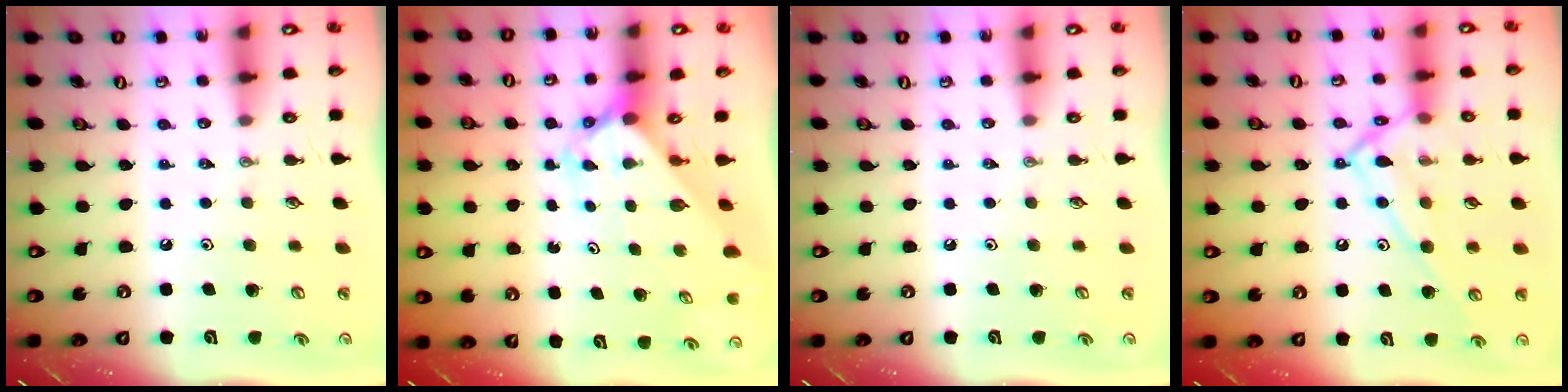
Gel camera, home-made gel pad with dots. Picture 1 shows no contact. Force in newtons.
{"total": 2.4, "press": 2.4, "slide": 0.2}
{"total": 0.0}
{"total": 14.6, "press": 14.6, "slide": 0.8}